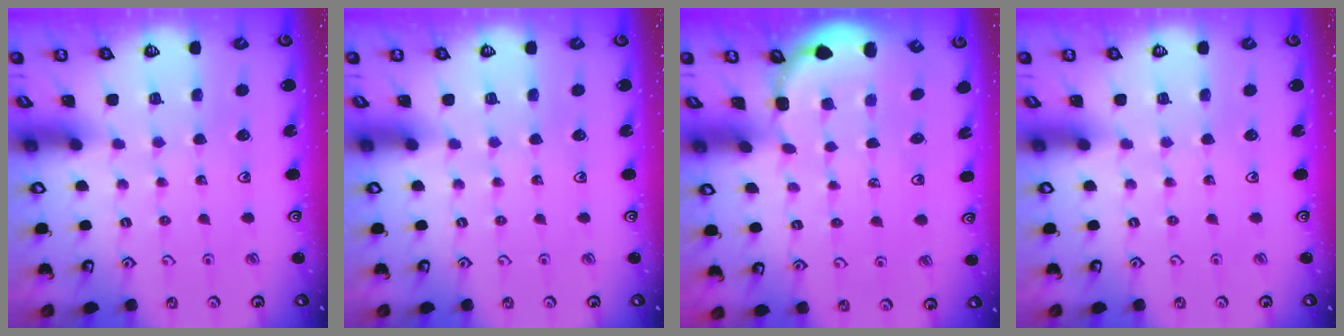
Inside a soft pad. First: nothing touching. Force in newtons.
{"total": 0.0}
{"total": 1.8, "press": 1.7, "slide": 0.7}
{"total": 0.0}